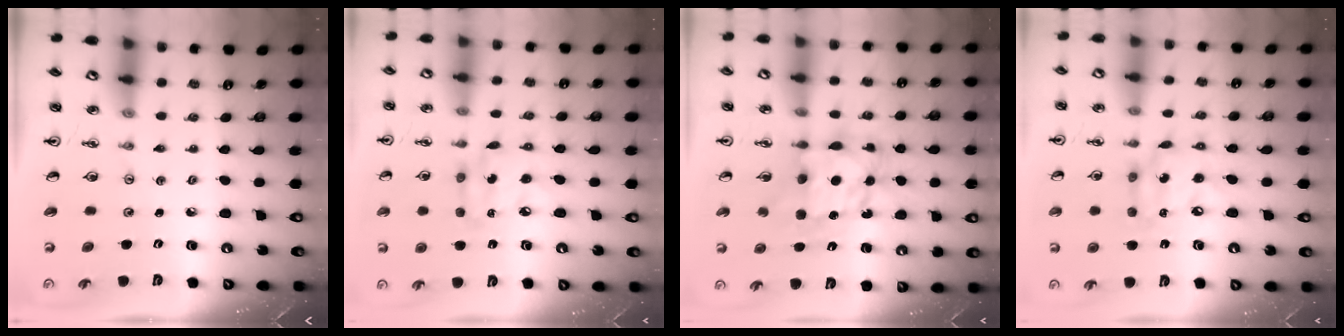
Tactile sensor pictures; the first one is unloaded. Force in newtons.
{"total": 9.0, "press": 9.0, "slide": 0.6}
{"total": 10.9, "press": 10.8, "slide": 1.0}
{"total": 12.7, "press": 12.6, "slide": 1.6}